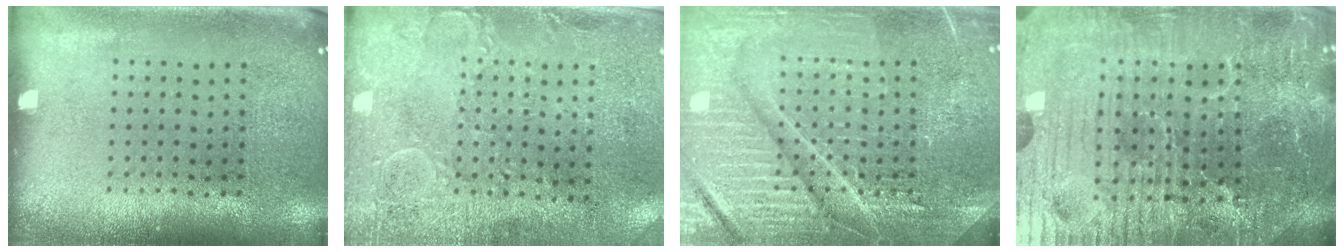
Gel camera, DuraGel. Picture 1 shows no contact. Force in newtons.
{"total": 3.1, "press": 2.3, "slide": 2.0}
{"total": 7.4, "press": 7.3, "slide": 1.1}
{"total": 6.0, "press": 5.7, "slide": 2.0}